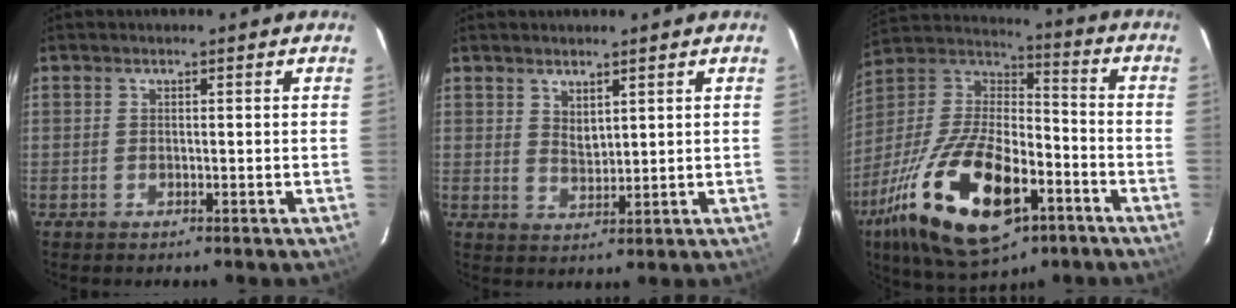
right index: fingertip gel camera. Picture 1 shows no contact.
{"total": 3.0, "force": [2.2, 1.2, 1.7], "torque": [-0.028, -0.004, 0.040]}
{"total": 26.0, "force": [-12.2, 11.4, 20.0], "torque": [-0.399, -0.032, -0.203]}